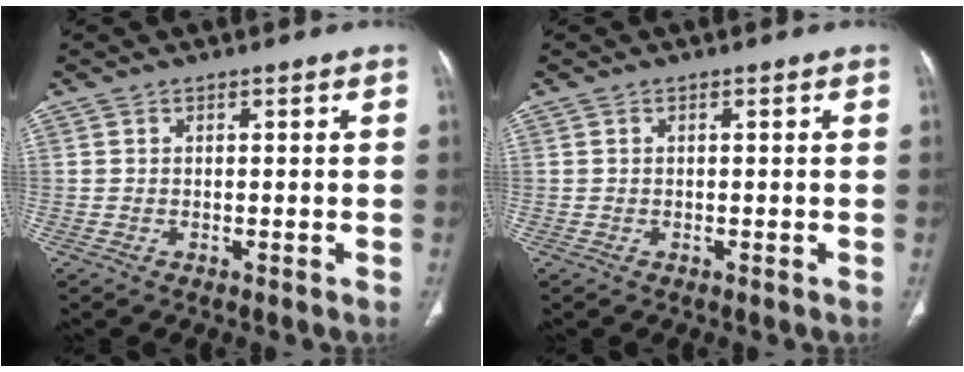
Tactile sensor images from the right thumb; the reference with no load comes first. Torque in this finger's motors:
{"motor_torque": [-0.08, 0.23, -0.16, 0.05, 0.02]}